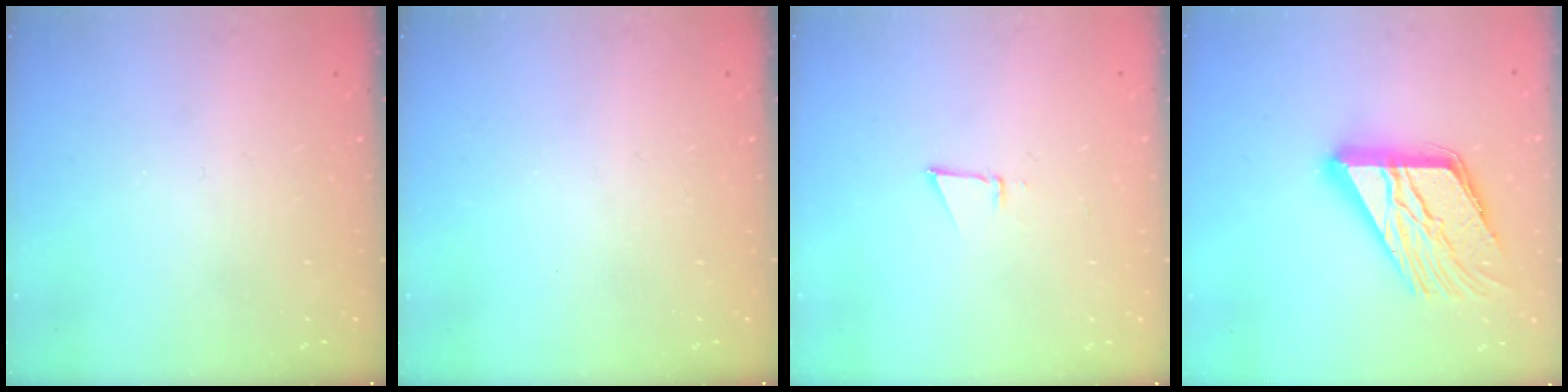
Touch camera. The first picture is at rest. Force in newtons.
{"total": 0.0}
{"total": 3.0, "press": 2.9, "slide": 0.8}
{"total": 18.9, "press": 18.8, "slide": 1.9}